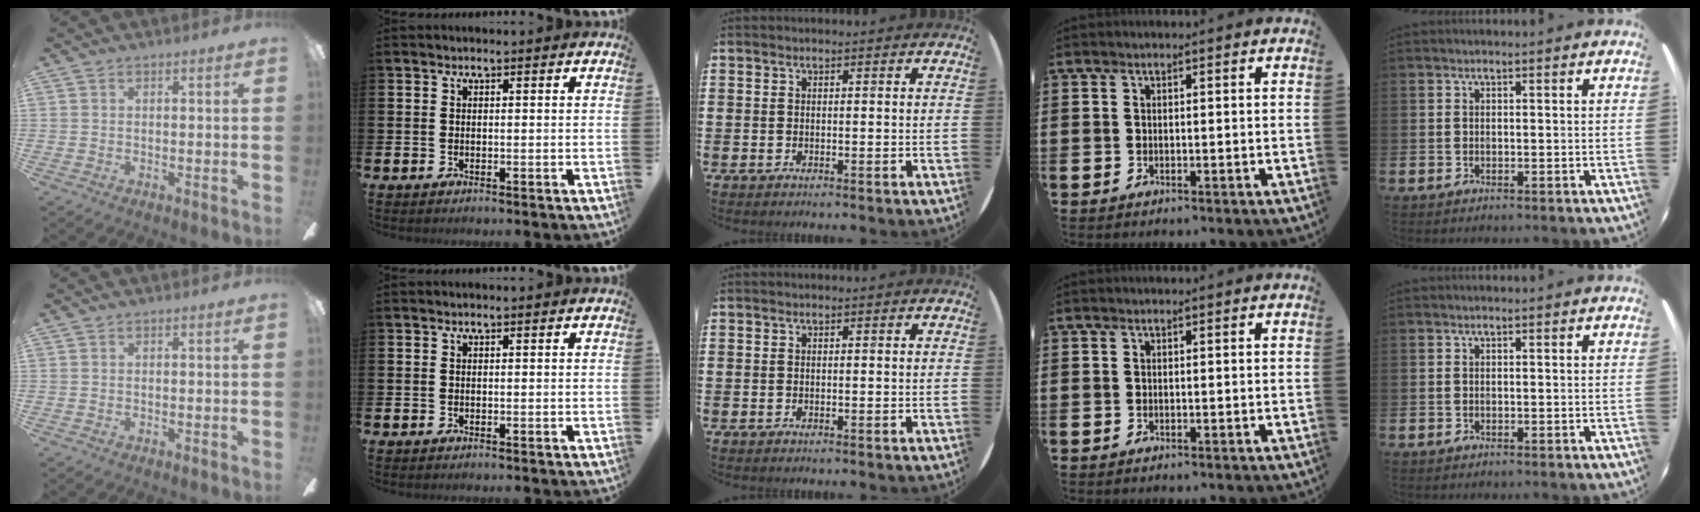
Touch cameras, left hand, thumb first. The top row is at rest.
{}